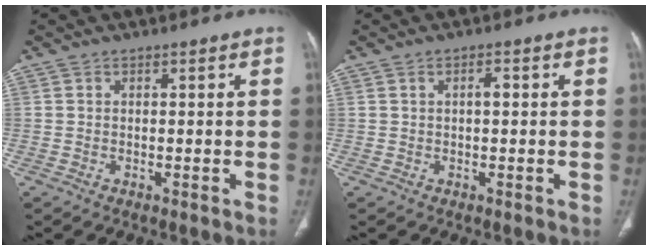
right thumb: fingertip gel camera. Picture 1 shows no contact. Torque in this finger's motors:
{"motor_torque": [0.02, 0.81, 0.33, 0.46, 0.03]}